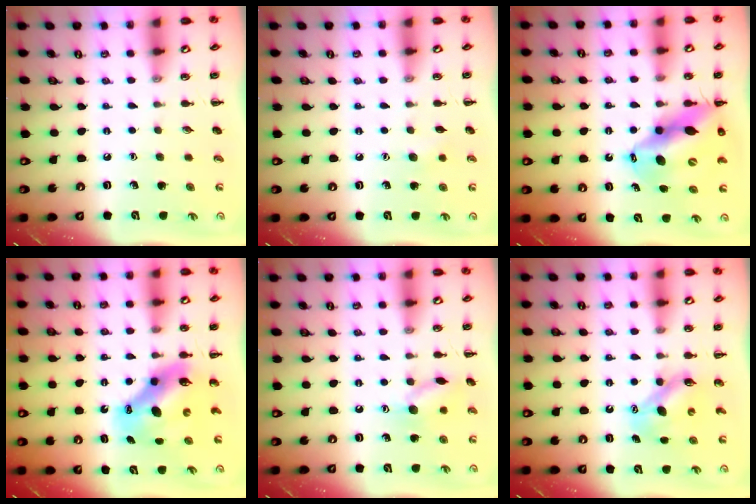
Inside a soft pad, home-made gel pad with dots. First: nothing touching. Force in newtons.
{"total": 5.0, "press": 4.8, "slide": 1.3}
{"total": 15.3, "press": 14.7, "slide": 4.3}
{"total": 9.6, "press": 9.1, "slide": 3.0}
{"total": 9.5, "press": 9.5, "slide": 0.5}
{"total": 6.6, "press": 6.6, "slide": 0.6}